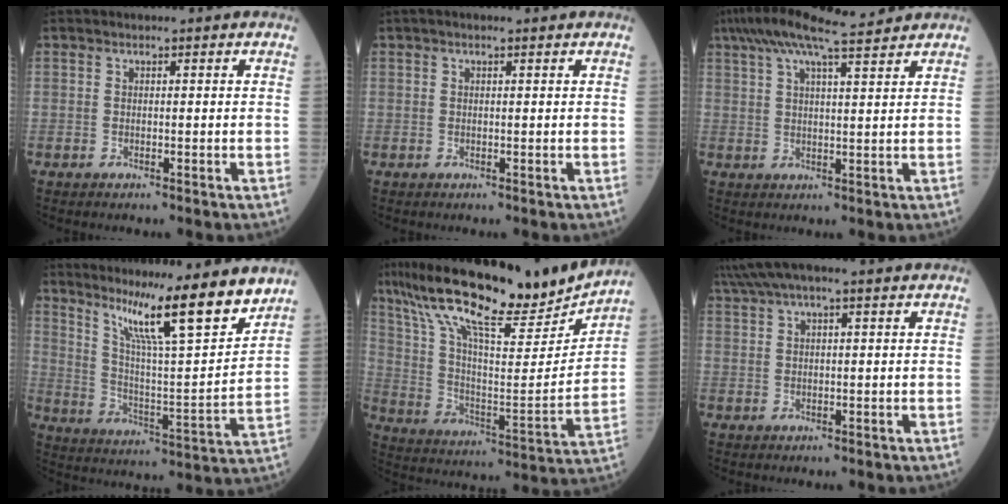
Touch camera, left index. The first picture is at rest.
{"total": 1.1, "force": [0.8, 0.2, 0.7], "torque": [-0.015, 0.013, 0.011]}
{"total": 11.6, "force": [9.8, 0.4, 6.2], "torque": [-0.118, 0.033, 0.150]}
{"total": 14.8, "force": [11.8, 0.3, 8.9], "torque": [-0.148, -0.014, 0.194]}
{"total": 21.4, "force": [18.4, 2.9, 10.5], "torque": [-0.199, -0.004, 0.300]}
{"total": 5.9, "force": [4.2, 0.4, 4.1], "torque": [-0.081, 0.046, 0.075]}